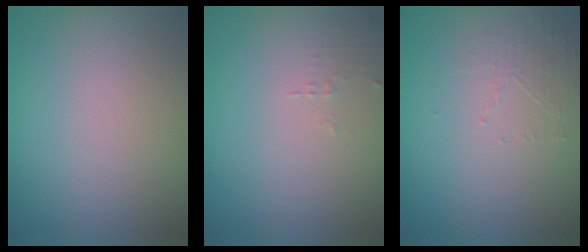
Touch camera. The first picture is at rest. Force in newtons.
{"total": 0.9, "press": 0.9, "slide": 0.3}
{"total": 1.4, "press": 0.4, "slide": 1.4}